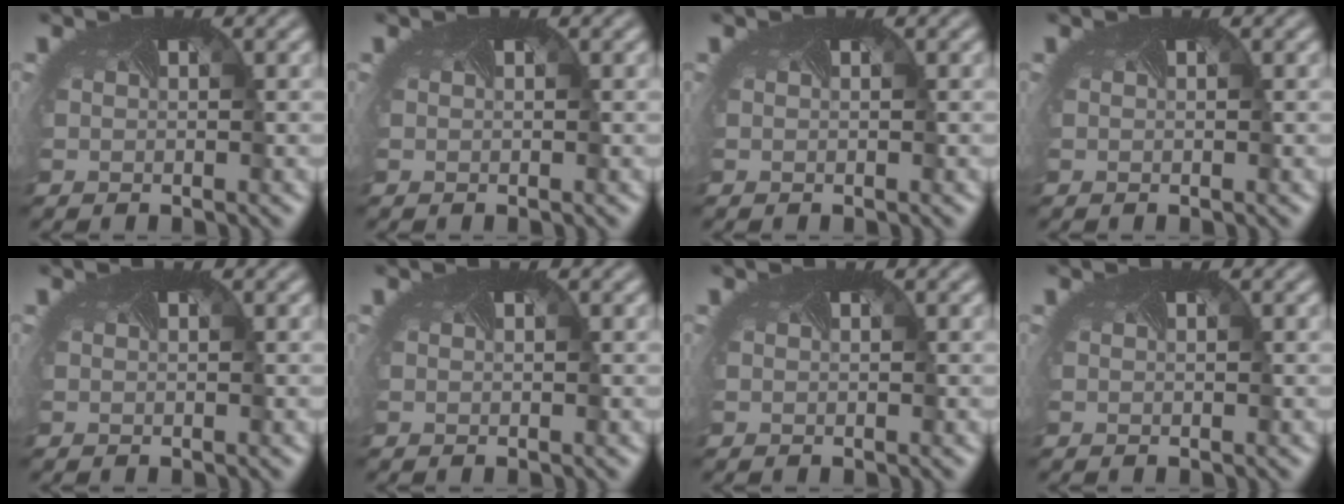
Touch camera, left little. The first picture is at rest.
{"total": 0.0}
{"total": 0.0}
{"total": 0.0}
{"total": 0.0}
{"total": 0.0}
{"total": 0.0}
{"total": 0.0}